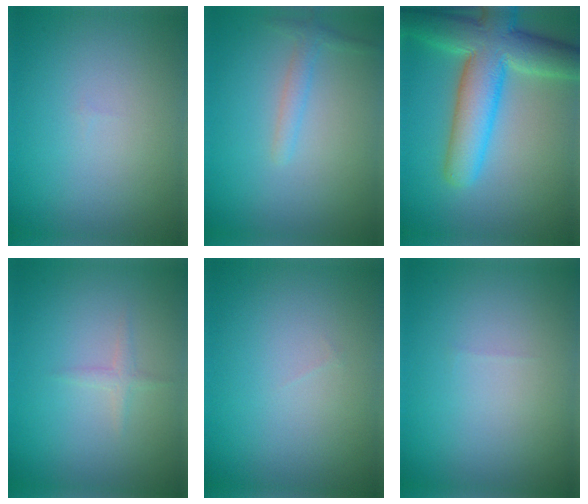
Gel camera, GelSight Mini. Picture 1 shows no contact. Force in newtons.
{"total": 1.4, "press": 1.4, "slide": 0.1}
{"total": 9.4, "press": 9.4, "slide": 0.8}
{"total": 0.9, "press": 0.9, "slide": 0.0}
{"total": 0.0}
{"total": 0.0}